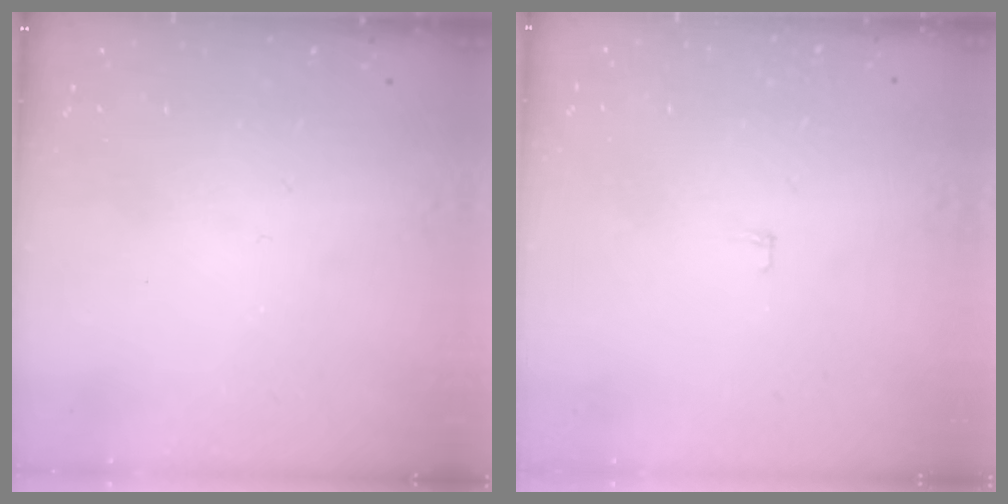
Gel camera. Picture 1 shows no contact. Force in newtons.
{"total": 2.4, "press": 2.4, "slide": 0.2}